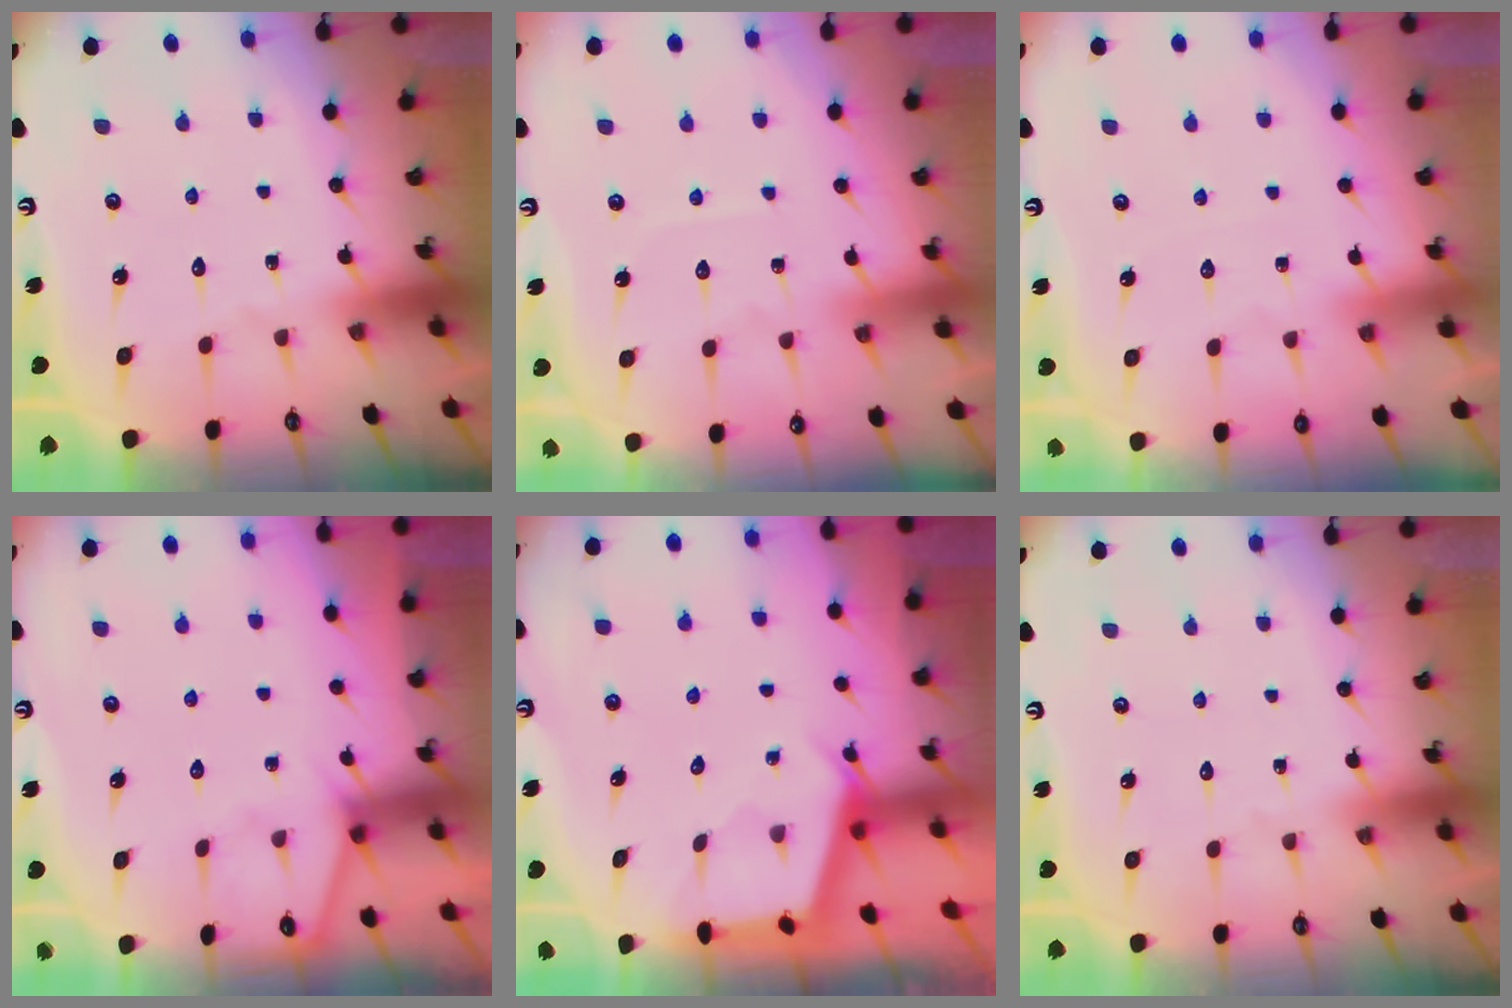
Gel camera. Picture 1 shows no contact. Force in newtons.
{"total": 3.6, "press": 3.6, "slide": 0.4}
{"total": 2.0, "press": 2.0, "slide": 0.3}
{"total": 2.4, "press": 2.3, "slide": 0.4}
{"total": 2.5, "press": 2.5, "slide": 0.3}
{"total": 0.0}